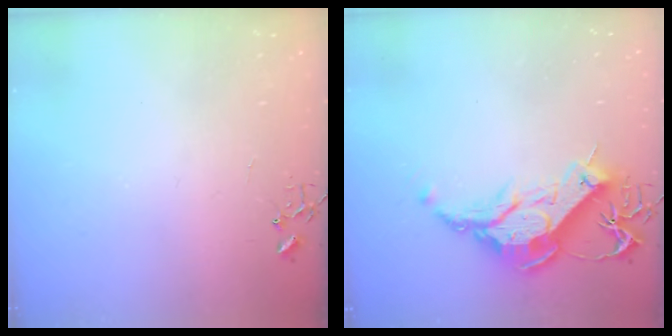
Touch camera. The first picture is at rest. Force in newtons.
{"total": 17.4, "press": 17.4, "slide": 1.6}